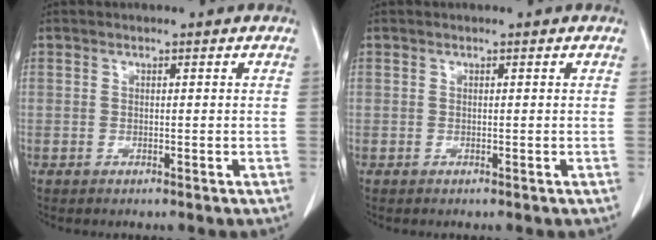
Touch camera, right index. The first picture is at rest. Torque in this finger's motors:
{"motor_torque": [0.00, 0.00, 0.00, -0.01]}